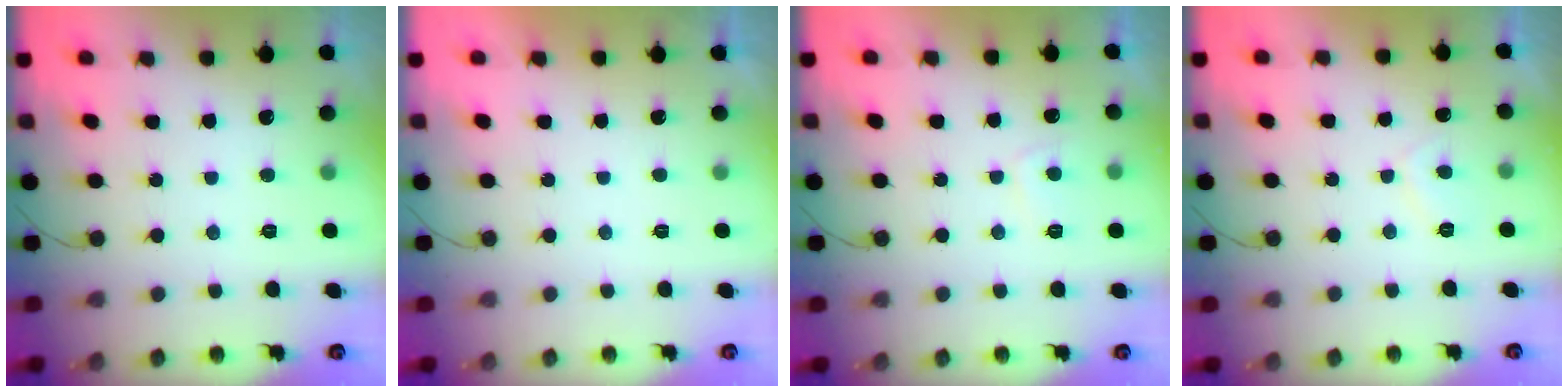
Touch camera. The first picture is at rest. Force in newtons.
{"total": 2.2, "press": 2.1, "slide": 0.4}
{"total": 2.9, "press": 2.8, "slide": 0.6}
{"total": 1.7, "press": 1.6, "slide": 0.7}